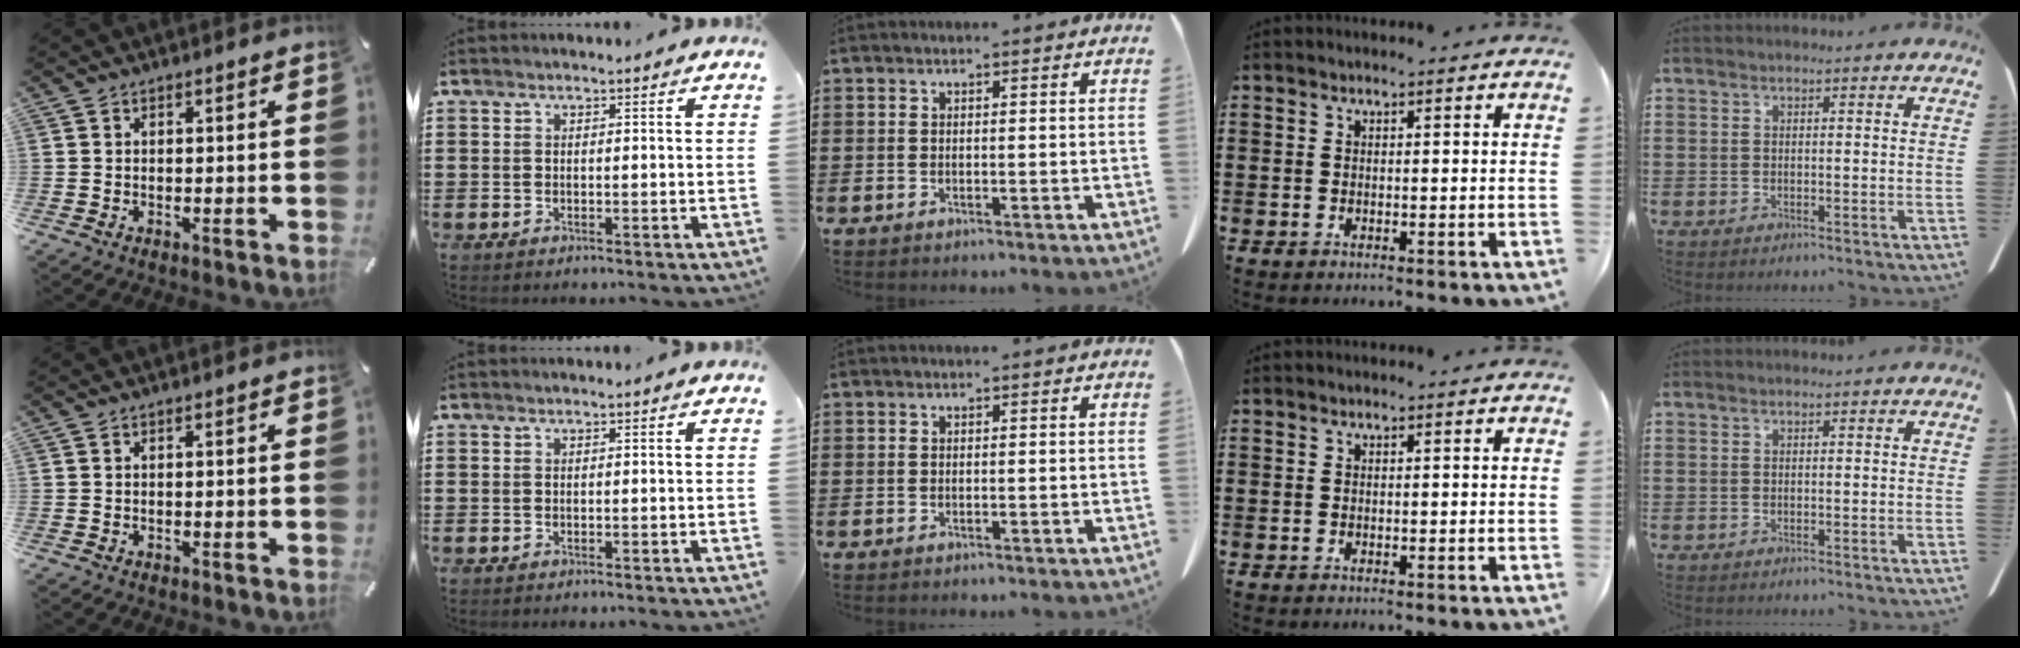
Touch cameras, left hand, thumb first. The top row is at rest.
{}